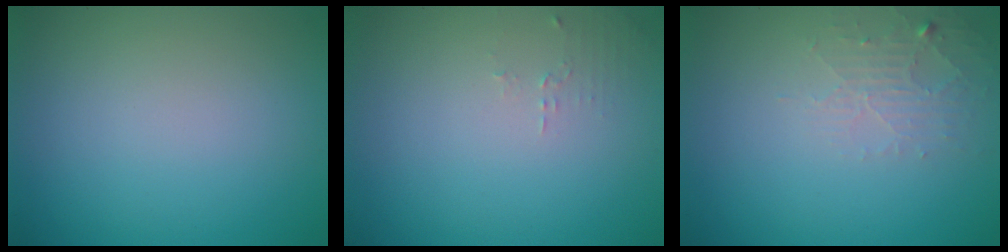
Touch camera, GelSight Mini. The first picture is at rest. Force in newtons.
{"total": 0.9, "press": 0.9, "slide": 0.3}
{"total": 1.9, "press": 1.9, "slide": 0.3}